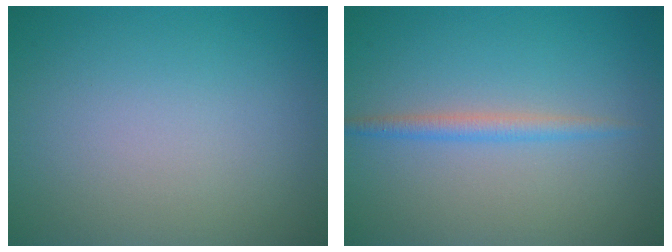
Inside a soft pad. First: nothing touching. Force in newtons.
{"total": 1.7, "press": 1.7, "slide": 0.0}